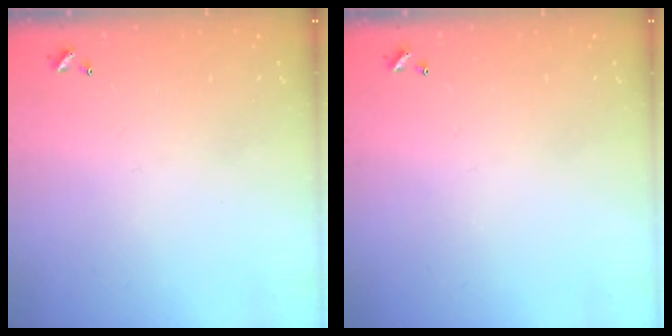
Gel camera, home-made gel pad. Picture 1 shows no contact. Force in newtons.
{"total": 0.0}